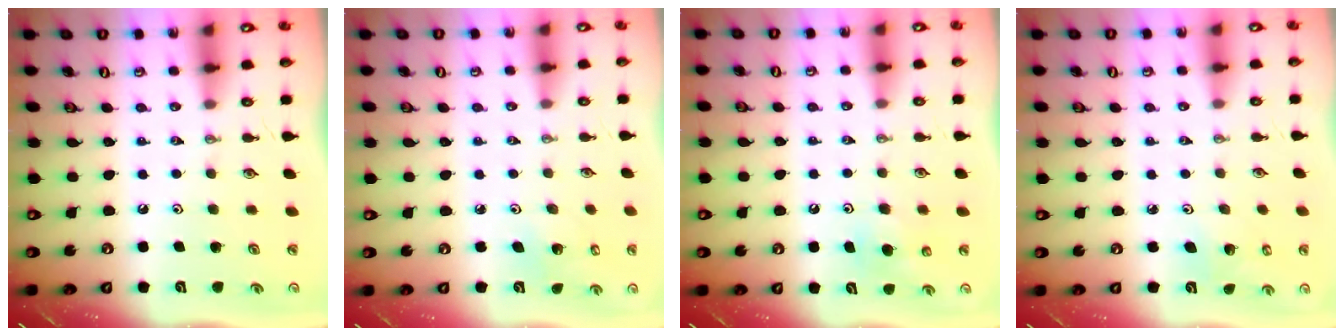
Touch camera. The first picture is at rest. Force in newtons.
{"total": 4.1, "press": 4.1, "slide": 0.4}
{"total": 7.0, "press": 6.8, "slide": 1.4}
{"total": 5.1, "press": 5.0, "slide": 1.0}